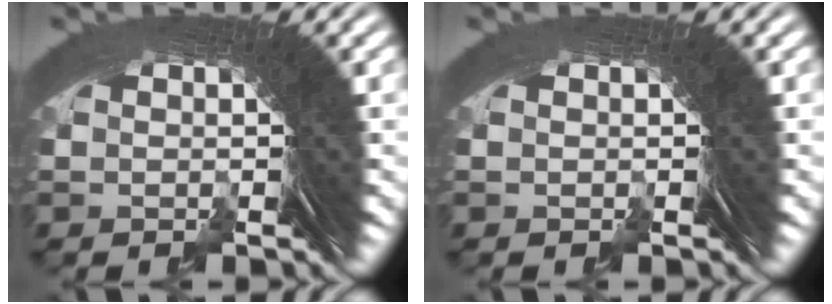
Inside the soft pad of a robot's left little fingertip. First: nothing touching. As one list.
[{"total": 0.0}]